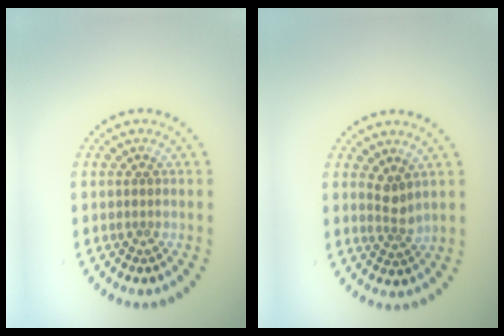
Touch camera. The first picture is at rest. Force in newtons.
{"total": 1.8, "press": 1.3, "slide": 1.3}